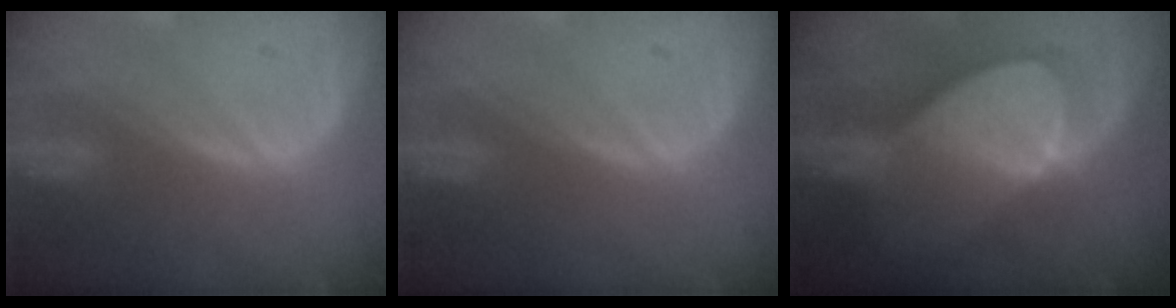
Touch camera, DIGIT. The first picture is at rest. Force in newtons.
{"total": 0.0}
{"total": 8.3, "press": 7.7, "slide": 3.1}